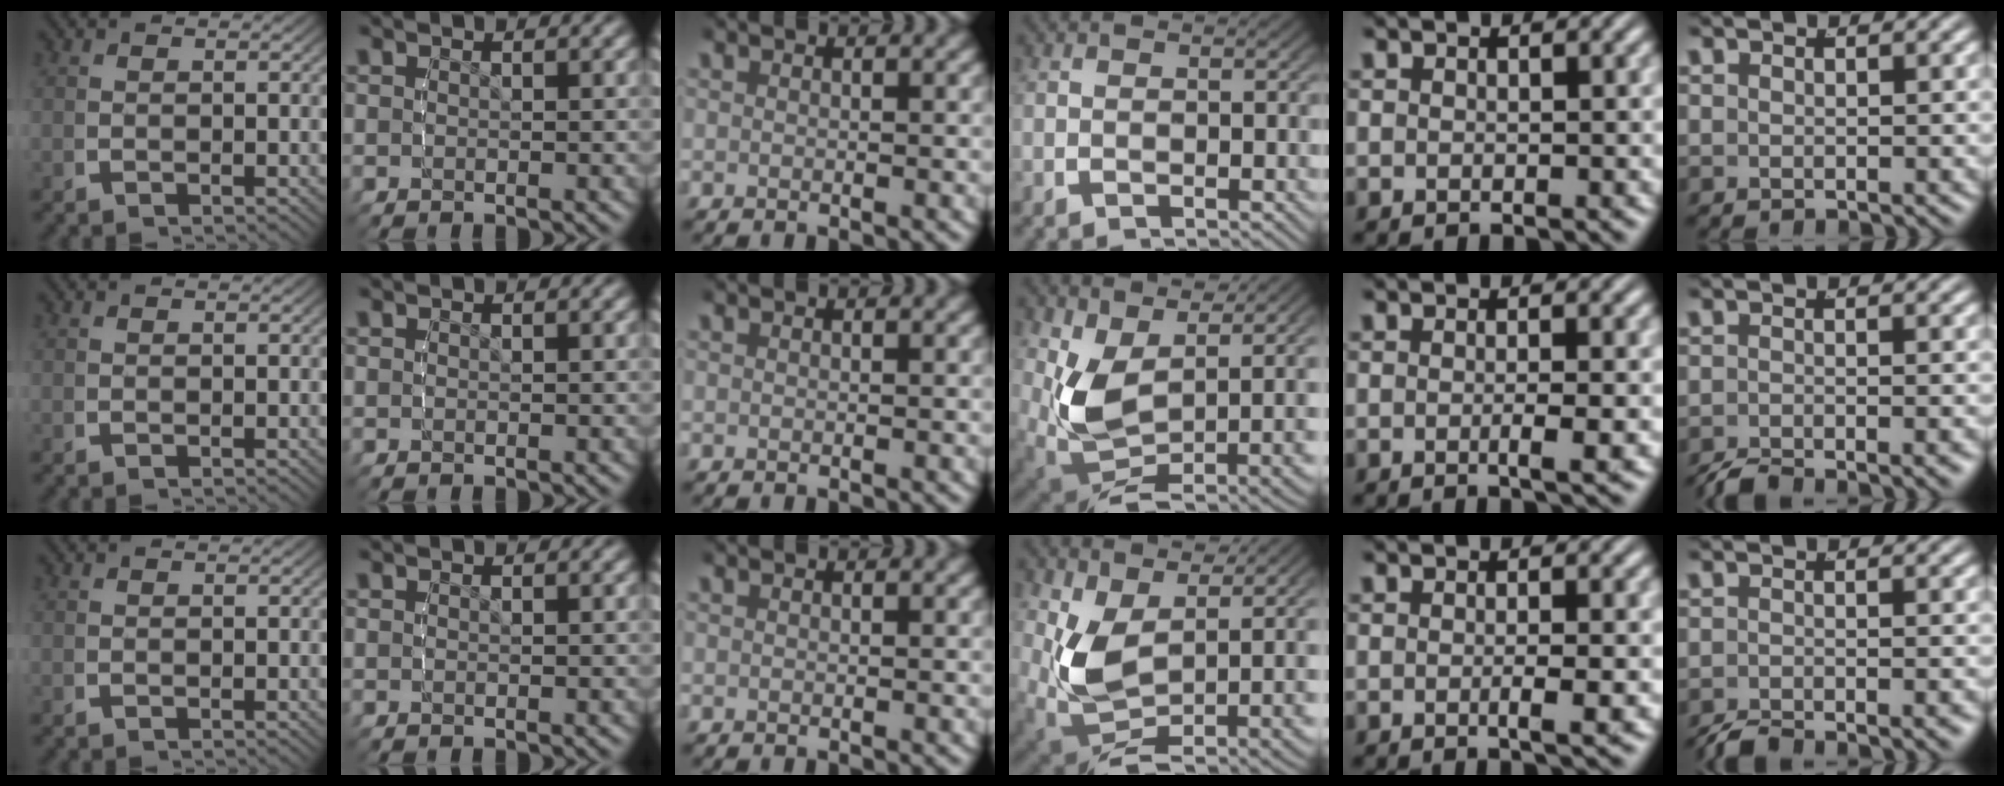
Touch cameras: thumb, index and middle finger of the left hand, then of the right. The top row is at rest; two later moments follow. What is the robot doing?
{"motion": "lift_and_place", "object": "stress ball aka squeeze ball"}